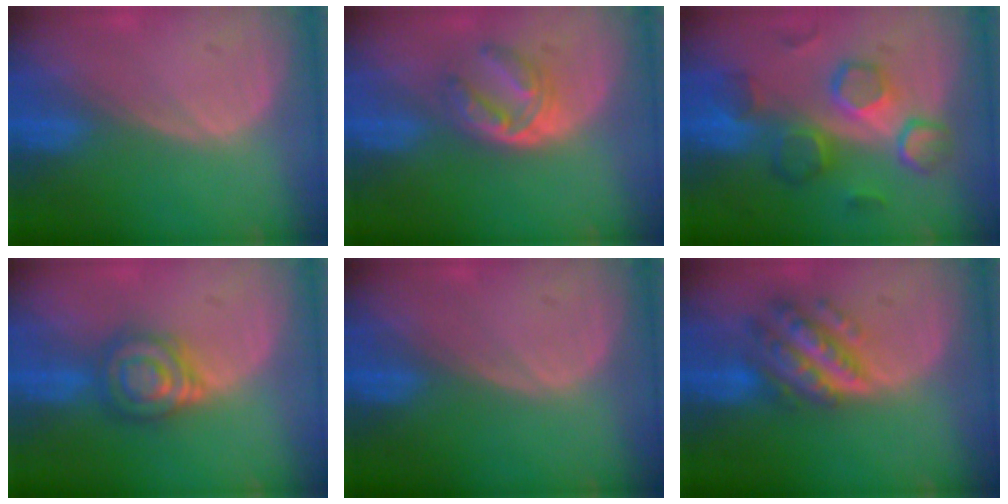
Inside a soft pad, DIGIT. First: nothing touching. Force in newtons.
{"total": 6.0, "press": 5.0, "slide": 3.3}
{"total": 9.1, "press": 8.8, "slide": 2.0}
{"total": 6.3, "press": 6.3, "slide": 0.0}
{"total": 0.0}
{"total": 7.7, "press": 7.7, "slide": 0.4}